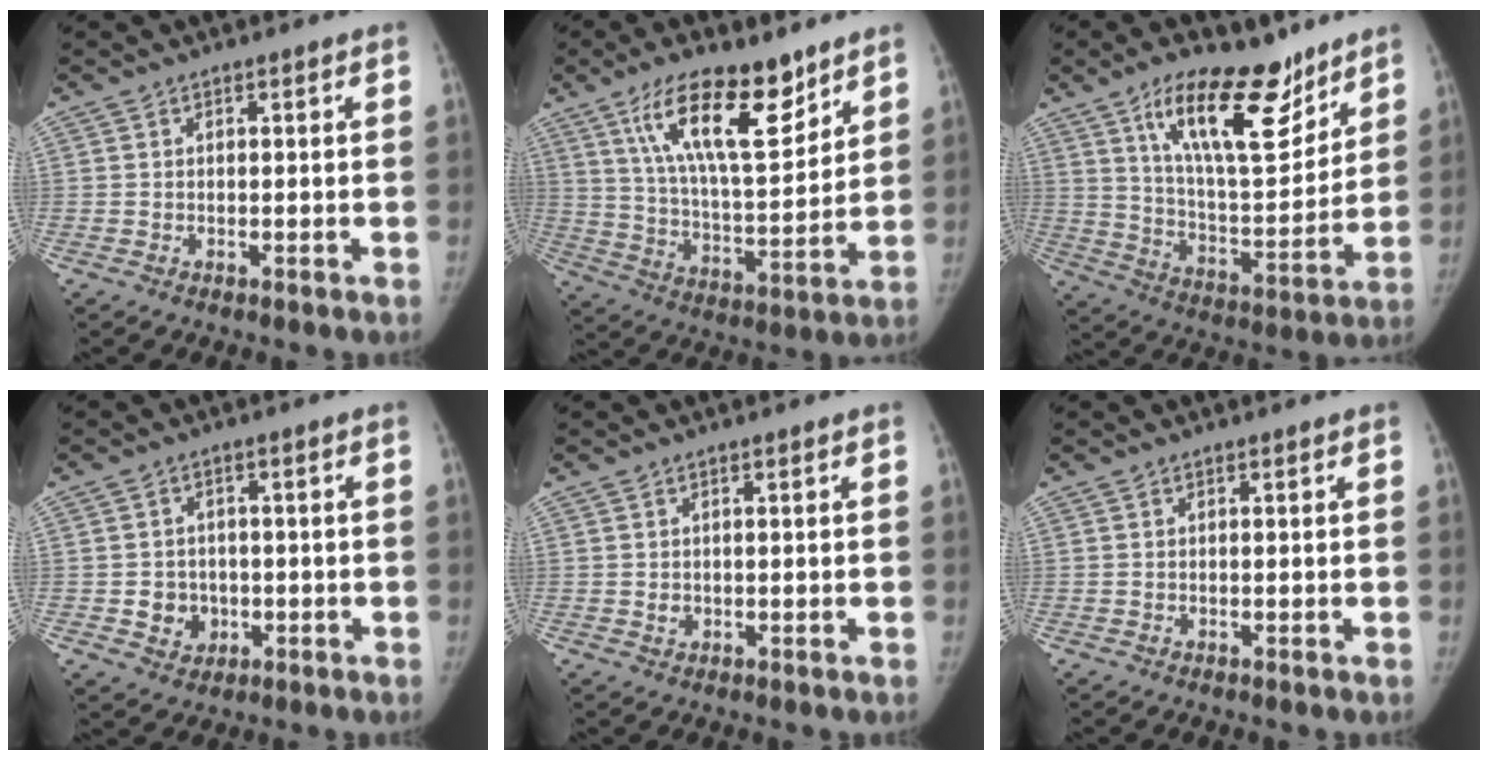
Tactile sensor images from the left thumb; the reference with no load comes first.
{"total": 18.0, "force": [10.9, 6.3, 12.9], "torque": [-0.184, -0.058, 0.196]}
{"total": 20.1, "force": [12.5, 7.9, 13.6], "torque": [-0.180, -0.075, 0.217]}
{"total": 5.0, "force": [-0.9, 4.5, 1.9], "torque": [-0.008, 0.007, -0.007]}
{"total": 1.3, "force": [0.3, 0.9, 0.8], "torque": [-0.010, -0.002, 0.010]}
{"total": 0.0}